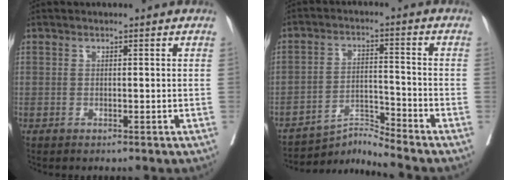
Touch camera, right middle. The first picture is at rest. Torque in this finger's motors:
{"motor_torque": [-0.70, -0.01, 0.01, 0.00]}